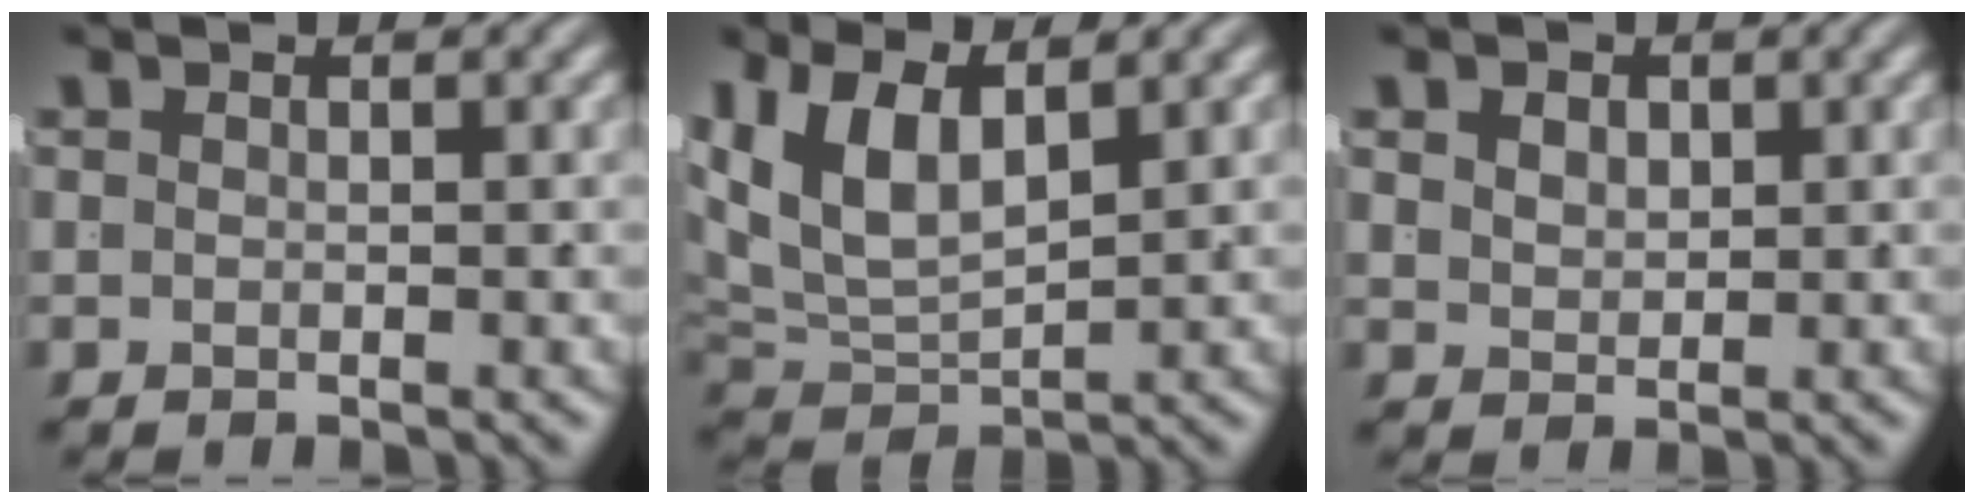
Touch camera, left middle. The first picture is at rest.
{"total": 9.5, "force": [2.0, 7.4, 5.6], "torque": [-0.151, -0.011, 0.038]}
{"total": 1.4, "force": [0.9, 0.6, 0.8], "torque": [-0.012, -0.012, 0.031]}